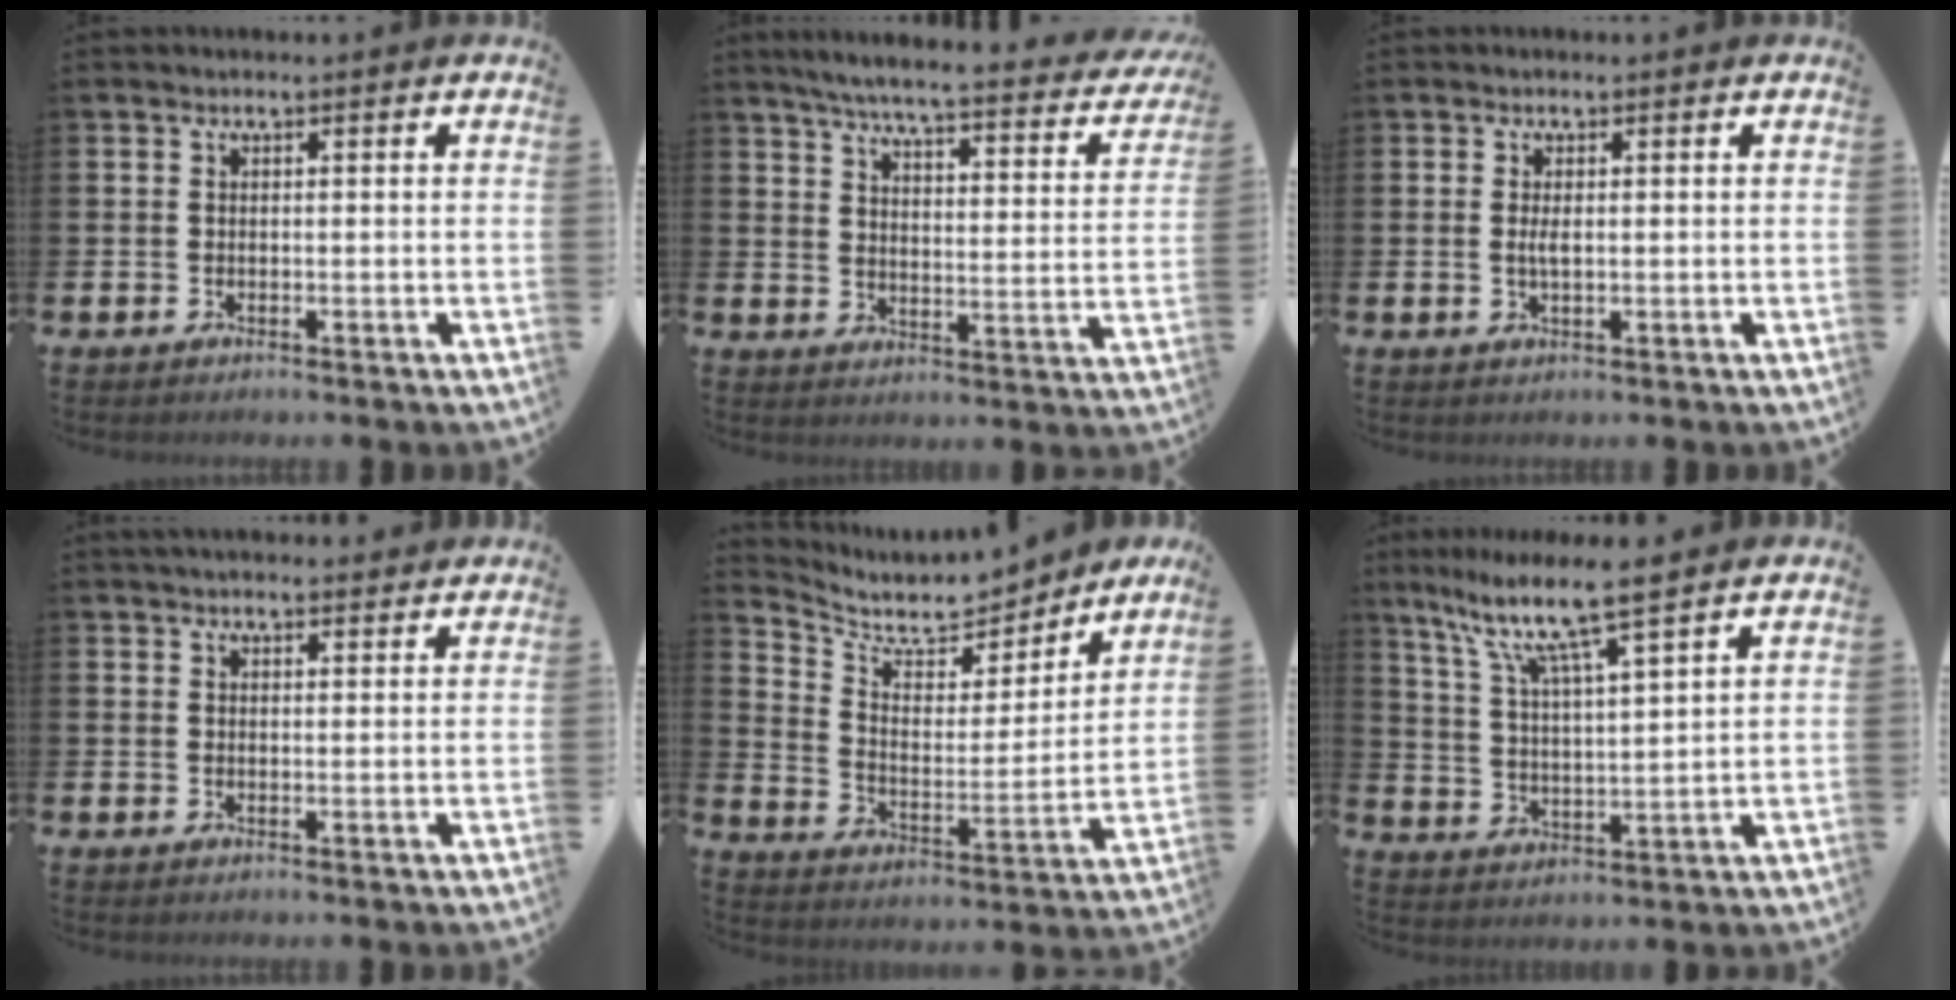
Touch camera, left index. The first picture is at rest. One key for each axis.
{"total": 5.4, "fx": 4.9, "fy": 0.4, "fz": 2.3, "tx": -0.063, "ty": -0.042, "tz": 0.076}
{"total": 1.7, "fx": 0.2, "fy": 0.6, "fz": 1.6, "tx": -0.024, "ty": 0.000, "tz": -0.001}
{"total": 2.2, "fx": 2.1, "fy": 0.4, "fz": 0.3, "tx": 0.005, "ty": -0.011, "tz": 0.036}
{"total": 7.8, "fx": 7.2, "fy": 2.5, "fz": 1.7, "tx": -0.071, "ty": -0.059, "tz": 0.125}
{"total": 8.7, "fx": 7.2, "fy": 0.5, "fz": 5.0, "tx": -0.125, "ty": -0.038, "tz": 0.120}